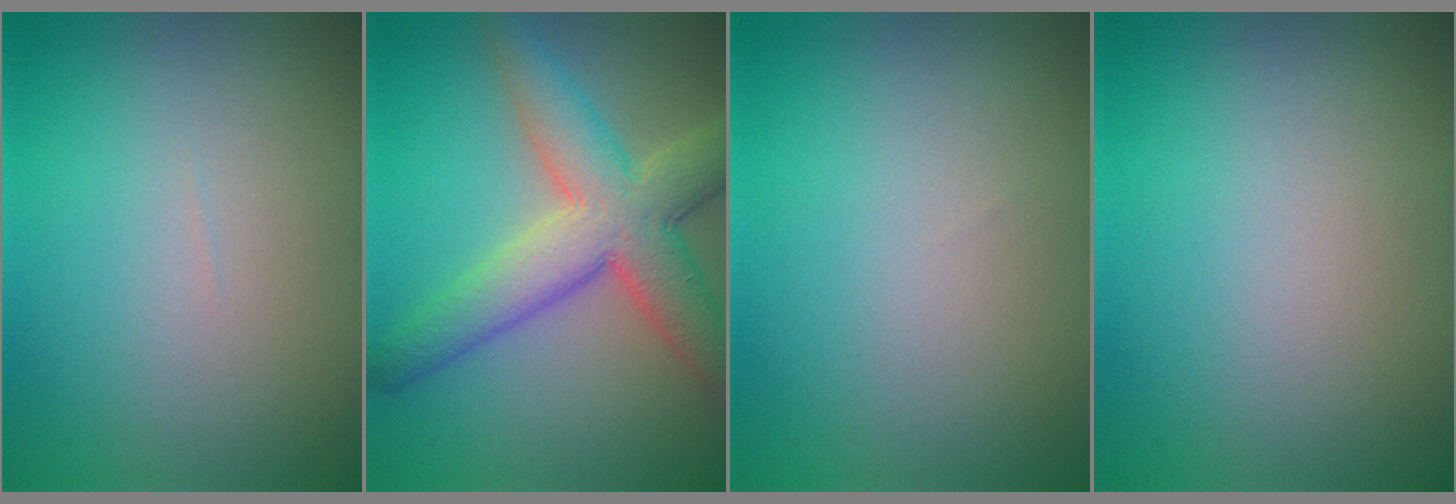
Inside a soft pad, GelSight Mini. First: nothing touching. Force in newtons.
{"total": 7.4, "press": 7.4, "slide": 0.2}
{"total": 0.0}
{"total": 0.0}